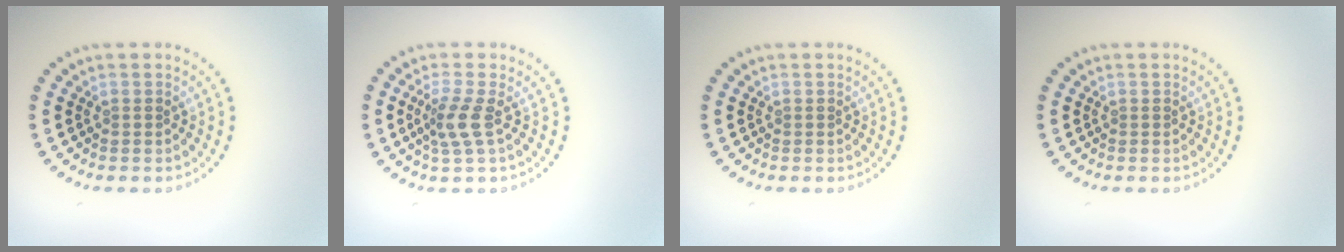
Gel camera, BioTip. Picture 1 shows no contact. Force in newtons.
{"total": 2.5, "press": 1.9, "slide": 1.6}
{"total": 0.0}
{"total": 0.0}